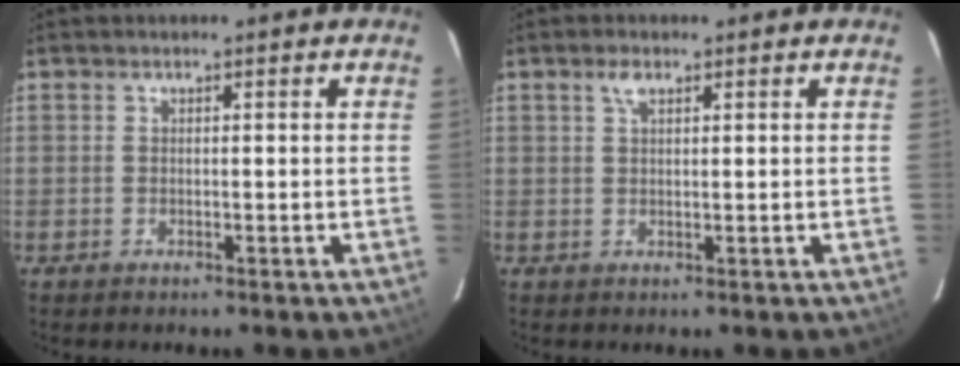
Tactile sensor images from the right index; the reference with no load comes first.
{"total": 1.8, "force": [1.0, 0.8, 1.2], "torque": [-0.025, 0.005, 0.018]}